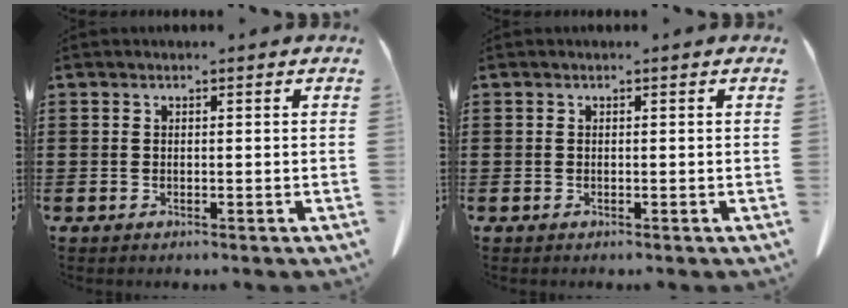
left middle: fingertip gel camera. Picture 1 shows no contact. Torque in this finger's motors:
{"motor_torque": [0.86, -1.27, -0.03, 0.02]}